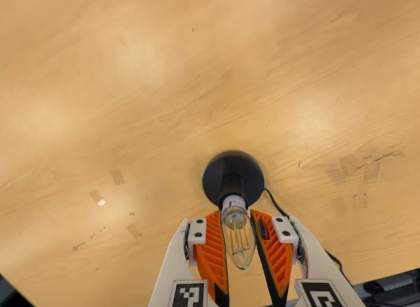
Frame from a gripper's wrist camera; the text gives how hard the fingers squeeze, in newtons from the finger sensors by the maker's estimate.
{"total": 9.5, "left": 8.6, "right": 10.5}